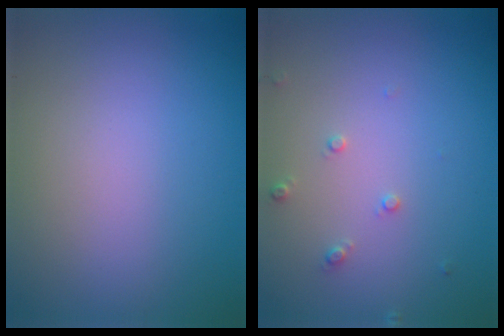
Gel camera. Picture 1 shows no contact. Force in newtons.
{"total": 1.1, "press": 1.1, "slide": 0.2}